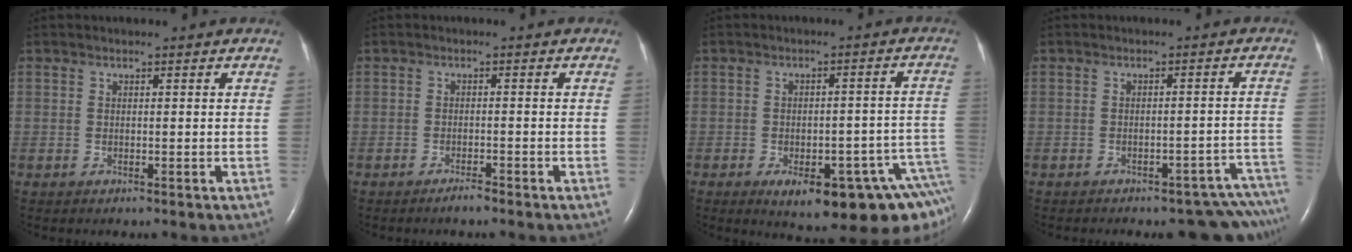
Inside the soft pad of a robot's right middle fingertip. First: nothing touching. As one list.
[{"total": 1.6, "force": [-1.4, 0.2, 0.8], "torque": [-0.019, -0.001, -0.022]}, {"total": 17.0, "force": [-10.2, 4.9, 12.7], "torque": [-0.082, 0.026, -0.121]}, {"total": 11.4, "force": [-10.9, 2.7, 2.4], "torque": [-0.002, 0.033, -0.112]}]